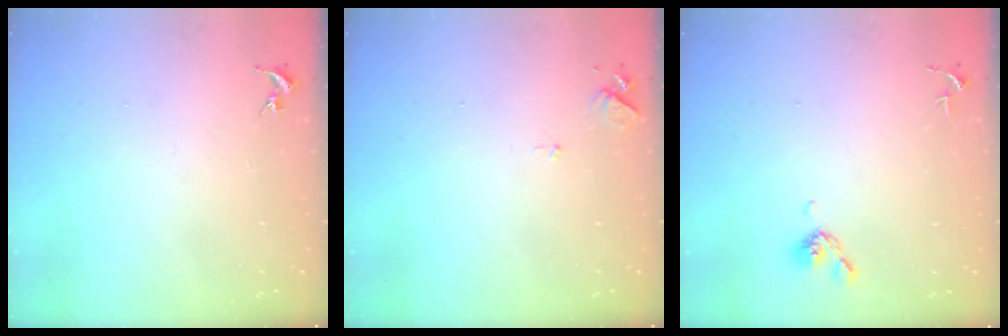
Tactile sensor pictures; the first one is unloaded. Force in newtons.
{"total": 6.1, "press": 6.0, "slide": 0.8}
{"total": 4.4, "press": 4.3, "slide": 0.9}